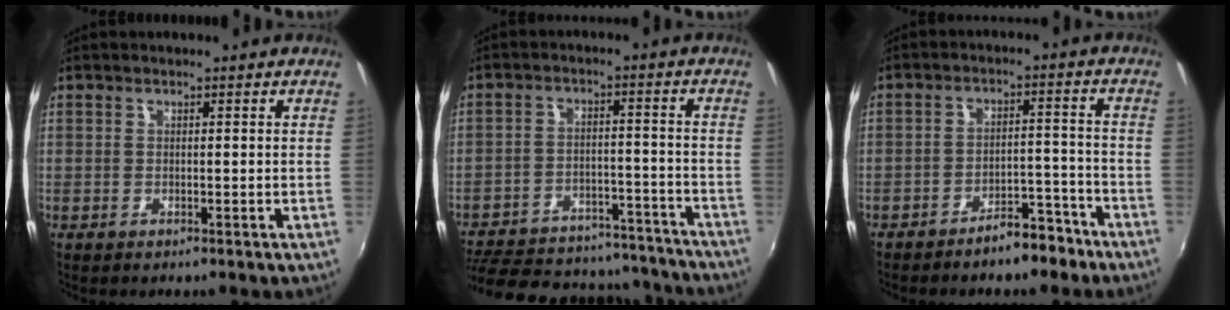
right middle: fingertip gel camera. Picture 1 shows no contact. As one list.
[{"total": 27.3, "force": [-23.0, 10.3, 10.5], "torque": [-0.225, 0.011, -0.291]}, {"total": 6.8, "force": [-5.6, 2.5, 3.1], "torque": [-0.052, 0.022, -0.068]}]